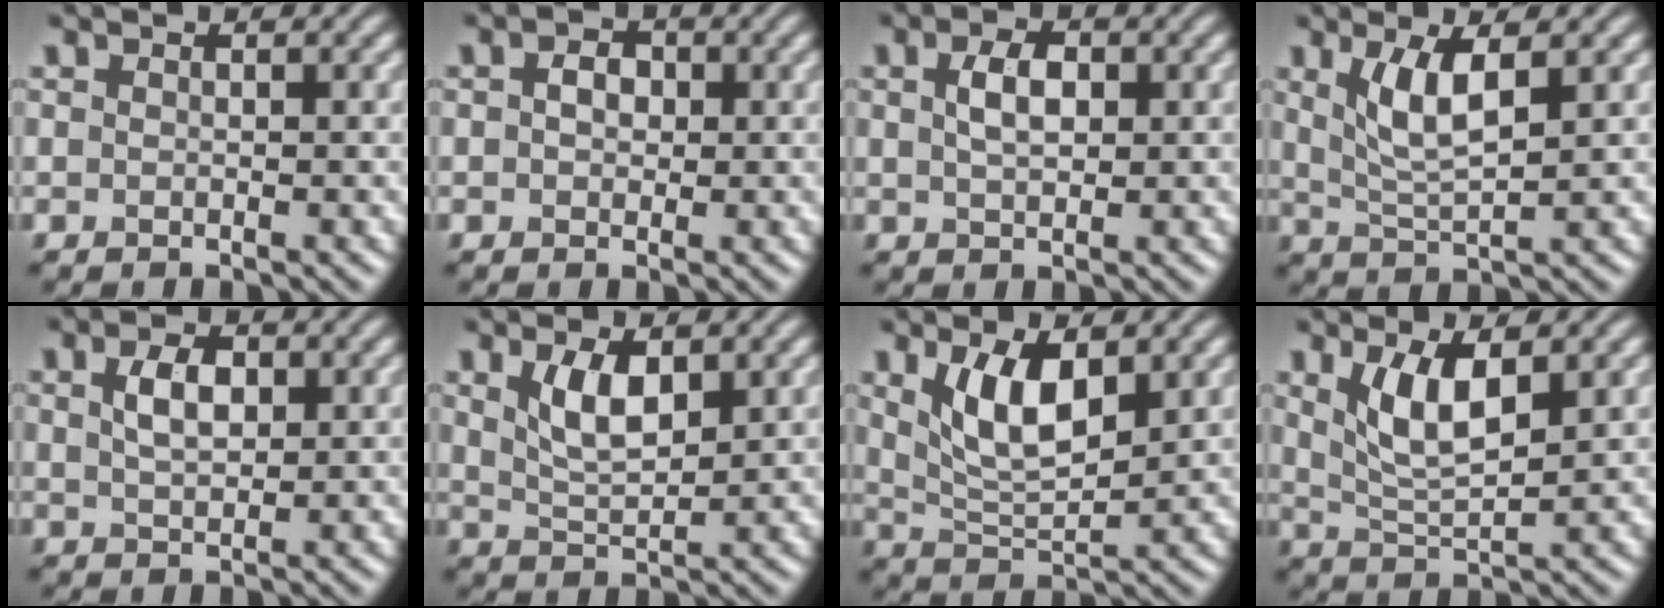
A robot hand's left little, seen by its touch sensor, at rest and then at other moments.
{"total": 2.2, "force": [0.4, 1.7, 1.4], "torque": [-0.022, 0.007, -0.003]}
{"total": 2.8, "force": [0.7, 1.6, 2.2], "torque": [-0.047, 0.003, 0.012]}
{"total": 4.1, "force": [1.5, 1.2, 3.6], "torque": [-0.079, -0.005, 0.032]}
{"total": 2.9, "force": [0.8, 1.6, 2.2], "torque": [-0.048, 0.003, 0.017]}
{"total": 3.6, "force": [1.6, 1.5, 2.9], "torque": [-0.061, -0.003, 0.035]}
{"total": 5.4, "force": [2.1, 2.3, 4.4], "torque": [-0.094, -0.006, 0.042]}
{"total": 4.4, "force": [1.7, 1.5, 3.8], "torque": [-0.084, -0.006, 0.036]}